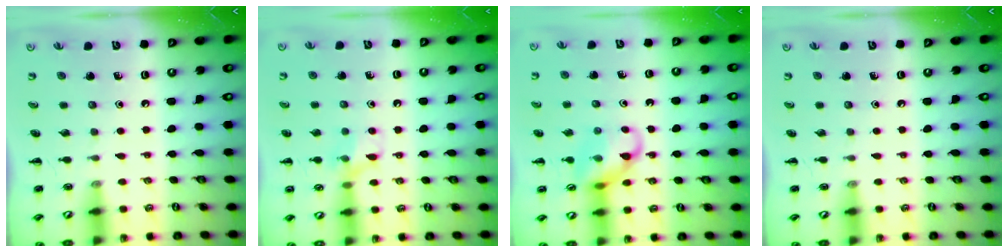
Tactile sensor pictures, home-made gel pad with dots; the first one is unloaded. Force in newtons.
{"total": 8.1, "press": 7.9, "slide": 1.8}
{"total": 11.1, "press": 11.0, "slide": 1.3}
{"total": 0.0}